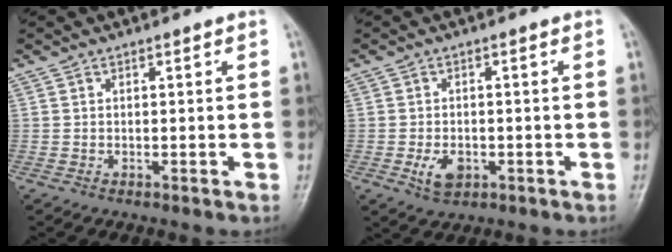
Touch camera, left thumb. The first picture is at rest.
{"total": 4.4, "force": [-1.5, 2.8, 3.1], "torque": [-0.051, 0.003, -0.021]}